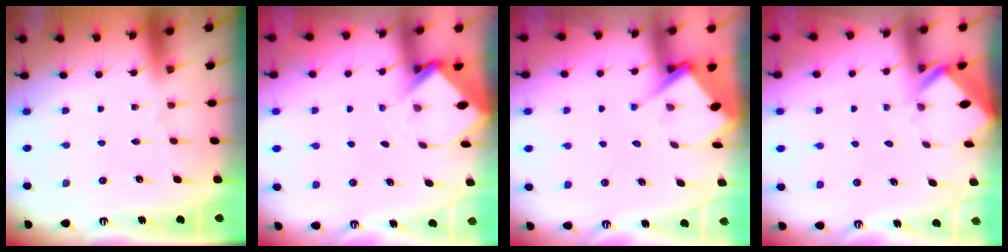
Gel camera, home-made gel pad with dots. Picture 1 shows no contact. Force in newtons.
{"total": 2.9, "press": 2.9, "slide": 0.2}
{"total": 6.8, "press": 6.8, "slide": 0.5}
{"total": 2.8, "press": 2.8, "slide": 0.2}